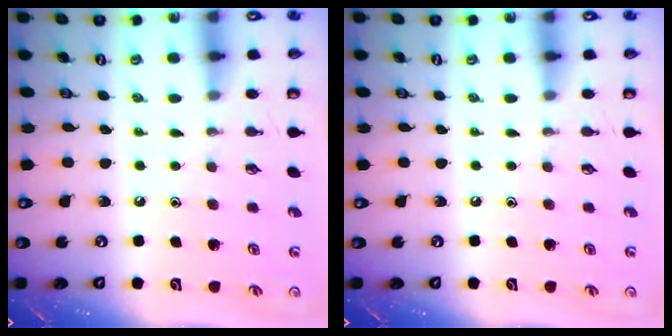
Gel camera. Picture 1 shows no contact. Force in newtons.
{"total": 0.0}